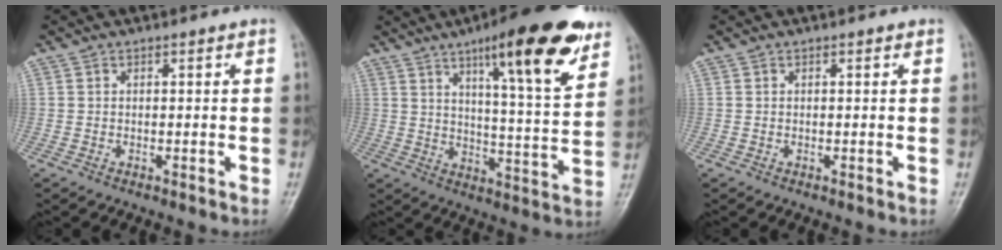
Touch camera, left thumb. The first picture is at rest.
{"total": 19.2, "force": [11.2, 4.1, 15.0], "torque": [-0.187, -0.052, 0.166]}
{"total": 0.0}